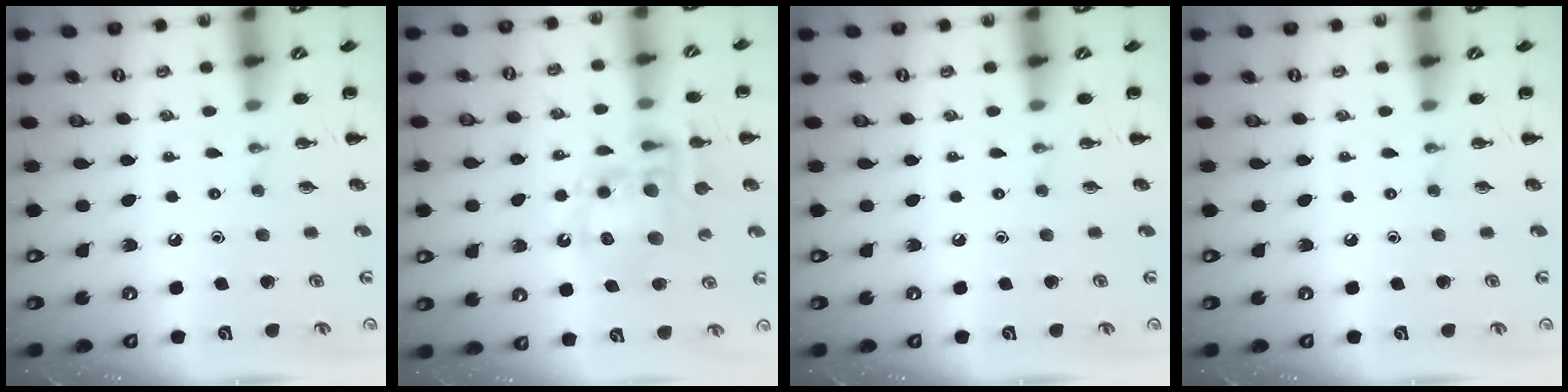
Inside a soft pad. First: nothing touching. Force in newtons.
{"total": 15.1, "press": 14.7, "slide": 3.1}
{"total": 0.0}
{"total": 0.0}